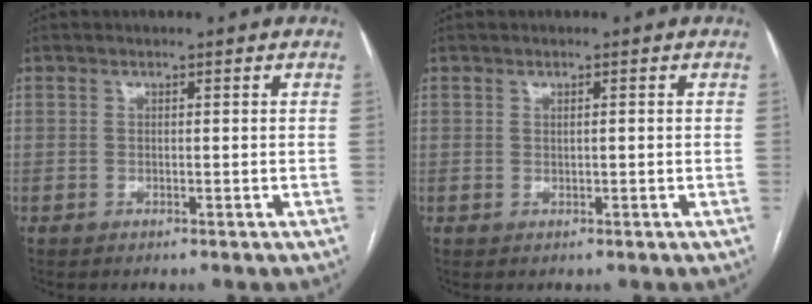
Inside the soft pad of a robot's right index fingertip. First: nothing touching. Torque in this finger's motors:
{"motor_torque": [-0.27, -0.05, -0.05, -0.01]}